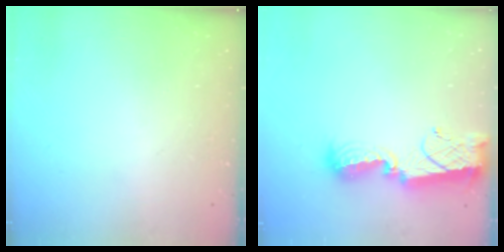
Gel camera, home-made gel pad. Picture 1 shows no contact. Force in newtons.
{"total": 12.3, "press": 12.3, "slide": 0.8}